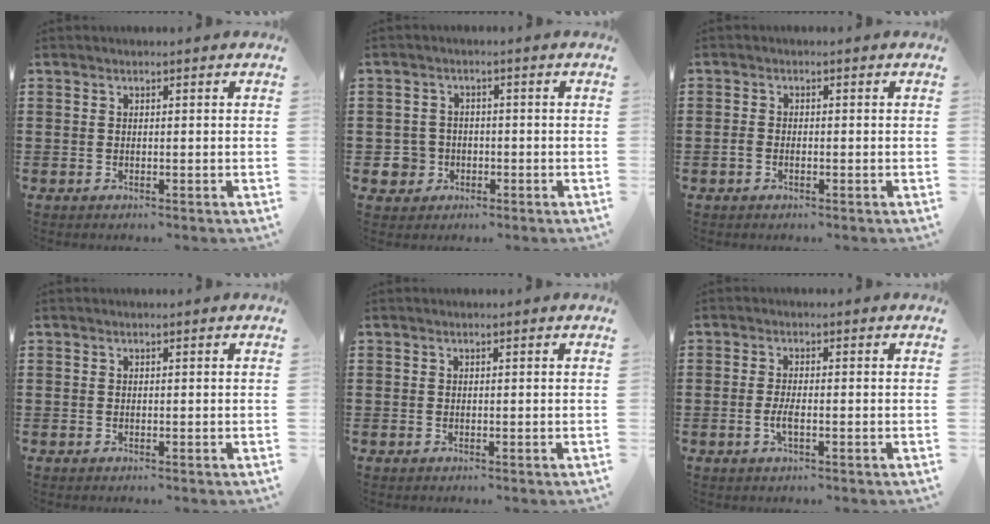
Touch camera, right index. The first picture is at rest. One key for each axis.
{"total": 3.6, "fx": -1.2, "fy": 3.3, "fz": 0.8, "tx": -0.032, "ty": 0.002, "tz": -0.028}
{"total": 1.3, "fx": -0.5, "fy": 0.6, "fz": 1.0, "tx": -0.027, "ty": -0.003, "tz": -0.013}
{"total": 0.0}
{"total": 0.0}
{"total": 2.6, "fx": -0.7, "fy": 0.6, "fz": 2.4, "tx": -0.050, "ty": -0.003, "tz": -0.015}